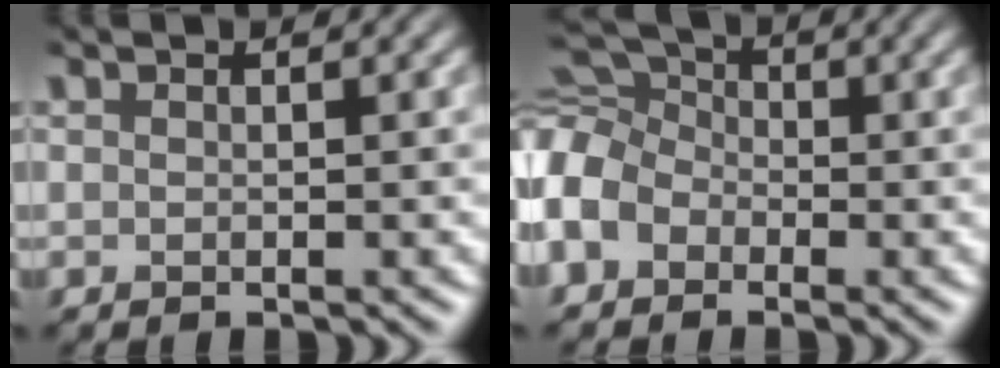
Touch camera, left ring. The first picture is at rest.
{"total": 6.8, "force": [-1.4, 5.3, 3.9], "torque": [-0.099, 0.019, -0.043]}